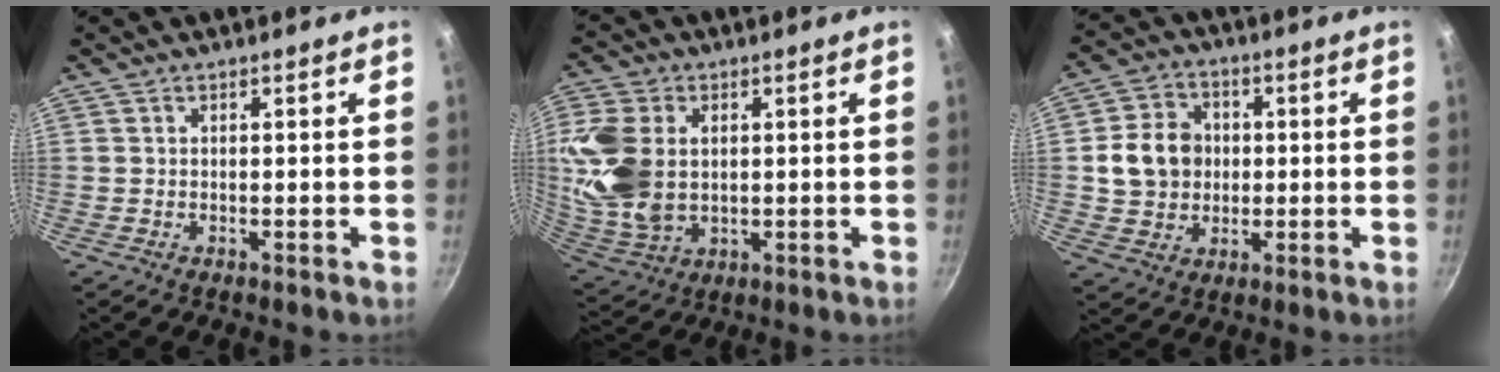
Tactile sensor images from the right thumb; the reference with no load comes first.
{"total": 14.5, "force": [1.7, 10.1, 10.3], "torque": [-0.209, -0.012, 0.043]}
{"total": 10.3, "force": [0.7, 8.9, 5.2], "torque": [-0.063, 0.015, 0.009]}